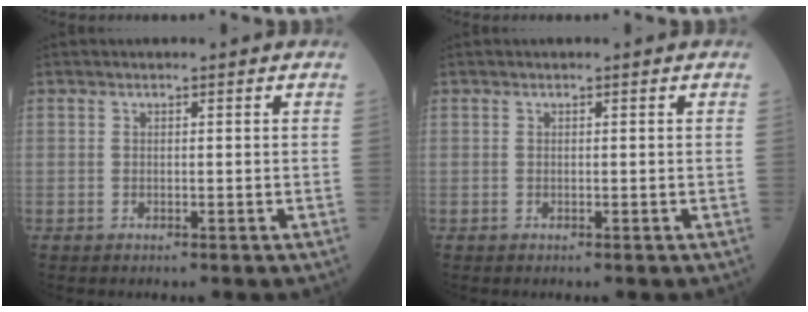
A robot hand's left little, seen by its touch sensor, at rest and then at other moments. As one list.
[{"total": 0.0}]